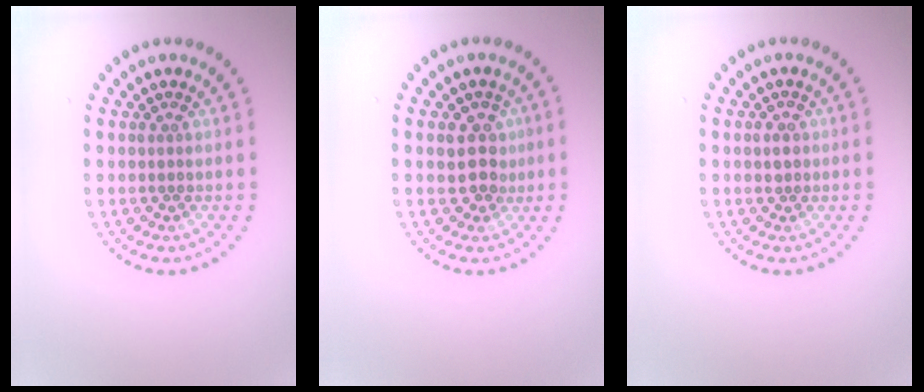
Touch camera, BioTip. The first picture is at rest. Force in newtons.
{"total": 2.9, "press": 2.7, "slide": 1.1}
{"total": 0.8, "press": 0.8, "slide": 0.2}